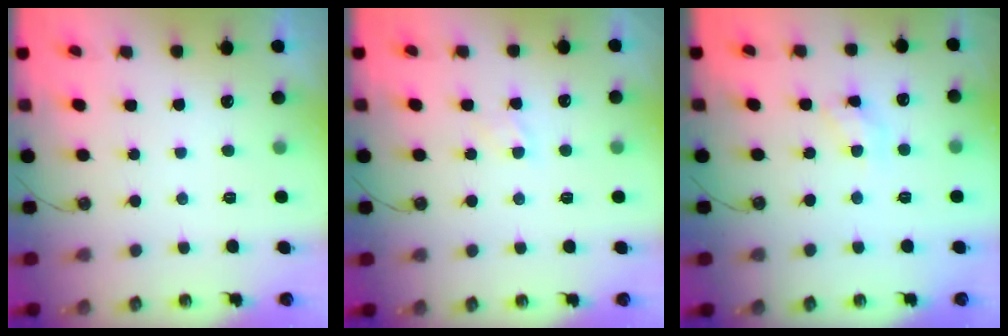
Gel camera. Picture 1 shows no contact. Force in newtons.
{"total": 3.3, "press": 3.3, "slide": 0.5}
{"total": 6.7, "press": 6.6, "slide": 0.5}